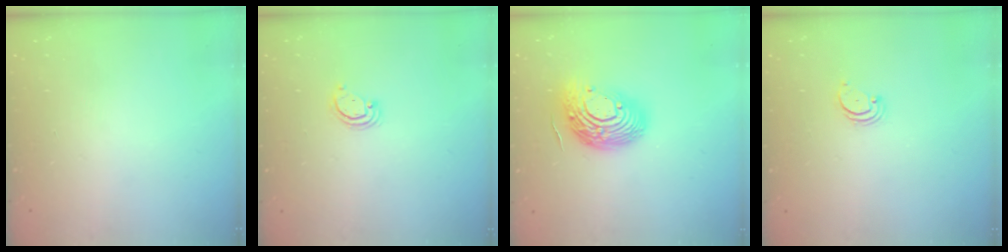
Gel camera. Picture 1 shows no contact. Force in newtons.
{"total": 3.2, "press": 3.2, "slide": 0.3}
{"total": 16.1, "press": 16.1, "slide": 1.3}
{"total": 2.2, "press": 2.2, "slide": 0.2}